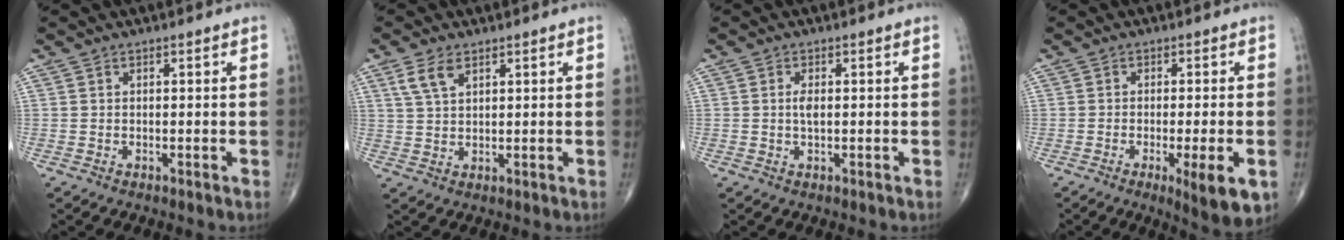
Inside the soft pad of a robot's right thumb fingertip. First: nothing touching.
{"total": 4.5, "force": [2.4, 2.2, 3.0], "torque": [-0.060, -0.002, 0.053]}
{"total": 1.9, "force": [0.1, 0.8, 1.7], "torque": [-0.034, -0.001, 0.002]}
{"total": 8.5, "force": [-2.9, 1.7, 7.7], "torque": [-0.105, -0.011, -0.038]}